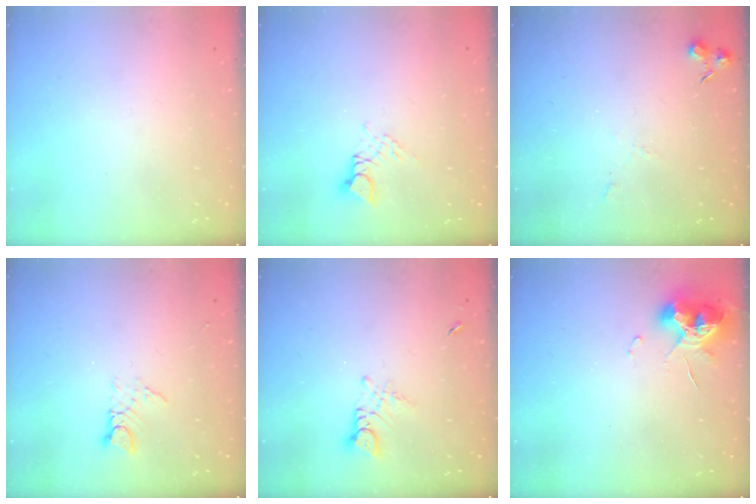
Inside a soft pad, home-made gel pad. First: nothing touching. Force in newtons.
{"total": 3.9, "press": 3.8, "slide": 0.5}
{"total": 4.5, "press": 4.4, "slide": 0.8}
{"total": 4.0, "press": 4.0, "slide": 0.2}
{"total": 3.0, "press": 3.0, "slide": 0.2}
{"total": 8.9, "press": 8.8, "slide": 1.1}